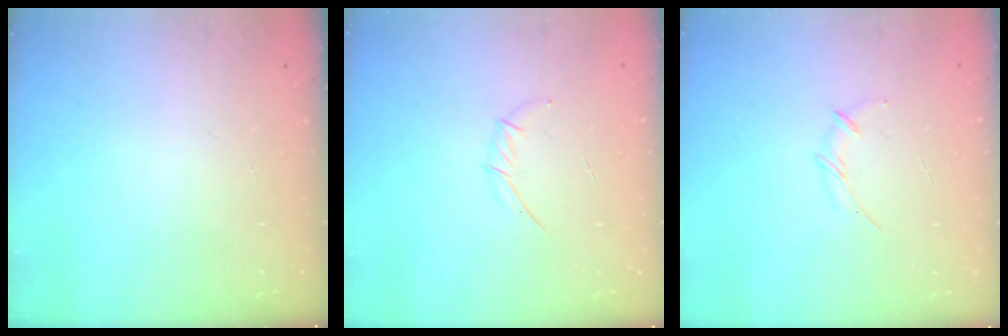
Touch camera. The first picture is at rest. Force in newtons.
{"total": 3.9, "press": 3.8, "slide": 0.8}
{"total": 4.0, "press": 3.9, "slide": 0.9}